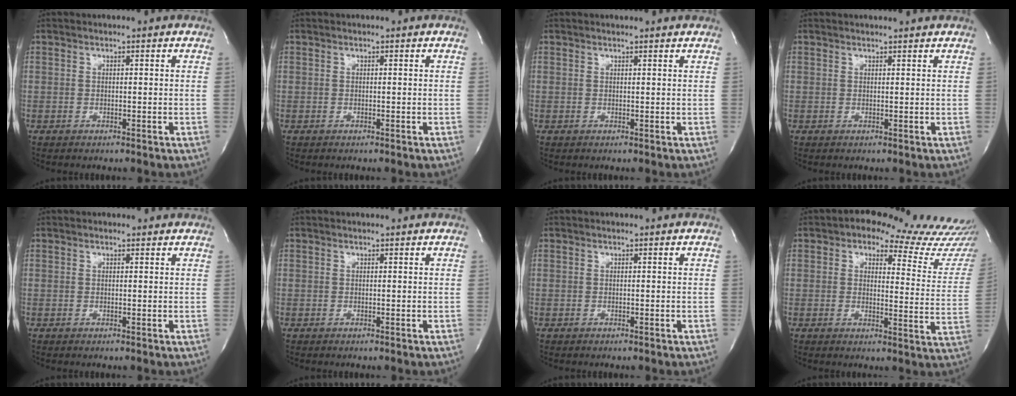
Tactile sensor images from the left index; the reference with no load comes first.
{"total": 0.0}
{"total": 3.3, "force": [3.1, 0.0, 1.0], "torque": [-0.017, 0.011, 0.030]}
{"total": 3.4, "force": [3.3, 0.0, 0.9], "torque": [-0.015, 0.011, 0.037]}
{"total": 1.0, "force": [0.9, 0.3, 0.2], "torque": [-0.013, 0.005, 0.011]}
{"total": 1.2, "force": [1.2, 0.0, 0.2], "torque": [-0.010, 0.007, 0.013]}
{"total": 0.0}
{"total": 16.2, "force": [14.0, 4.6, 6.8], "torque": [-0.054, -0.037, 0.137]}